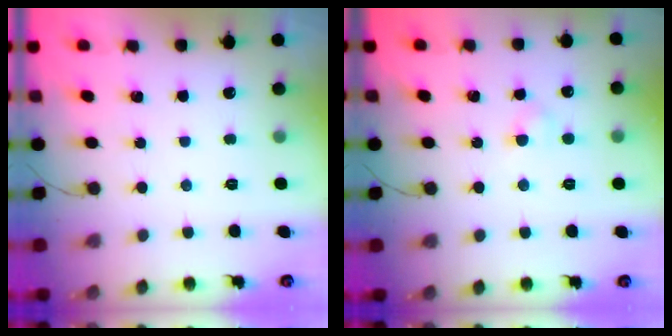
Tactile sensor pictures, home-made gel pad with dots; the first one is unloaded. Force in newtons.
{"total": 2.8, "press": 2.6, "slide": 1.0}